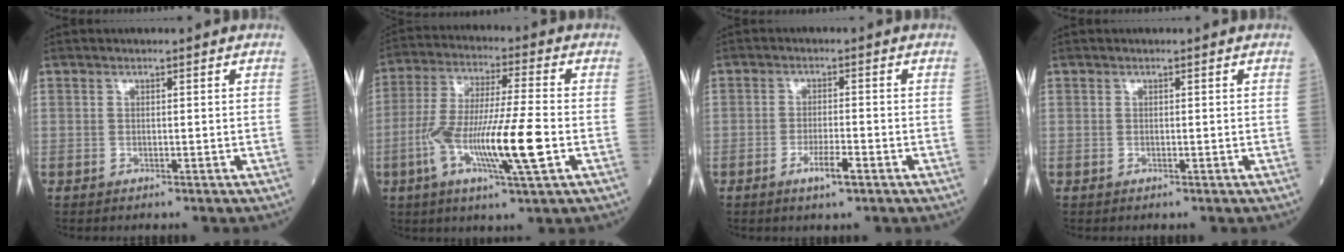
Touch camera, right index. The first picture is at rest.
{"total": 14.0, "force": [-3.8, 0.6, 13.4], "torque": [-0.263, -0.007, -0.073]}
{"total": 3.7, "force": [-1.9, 0.4, 3.1], "torque": [-0.058, -0.003, -0.034]}
{"total": 0.0}